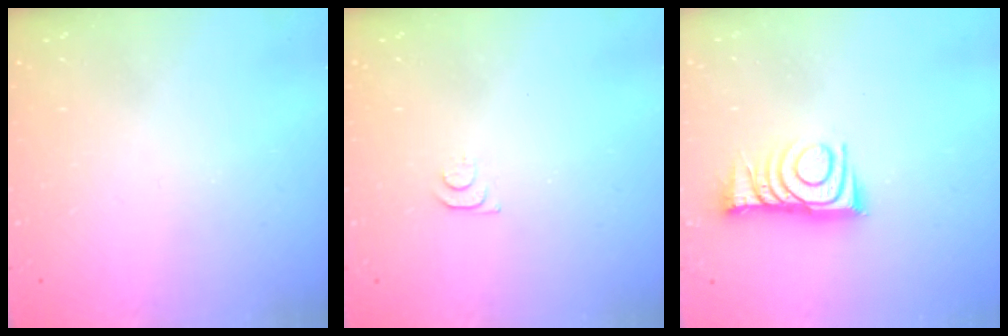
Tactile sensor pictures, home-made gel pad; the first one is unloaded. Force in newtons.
{"total": 4.3, "press": 4.2, "slide": 0.5}
{"total": 10.6, "press": 10.6, "slide": 0.4}